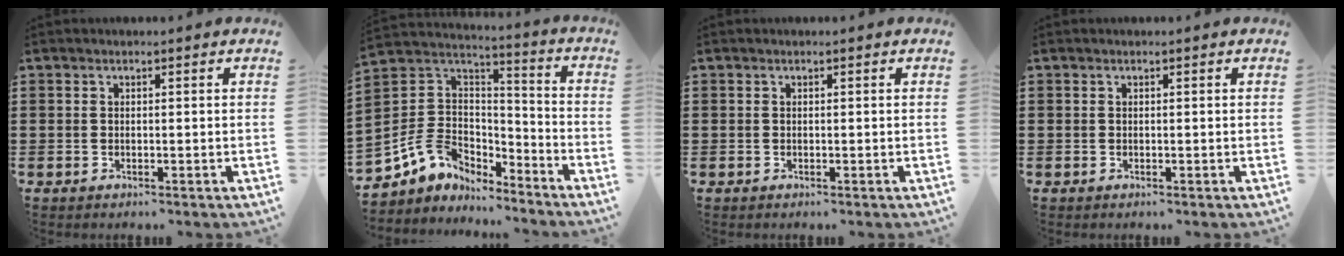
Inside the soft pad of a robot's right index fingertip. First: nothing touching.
{"total": 7.7, "force": [-3.4, 6.6, 2.3], "torque": [-0.090, 0.006, -0.068]}
{"total": 0.0}
{"total": 0.0}